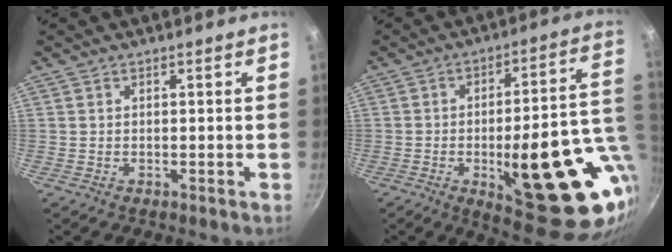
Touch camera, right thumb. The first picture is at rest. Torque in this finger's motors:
{"motor_torque": [2.28, 2.65, 2.07, -0.70, 0.45]}